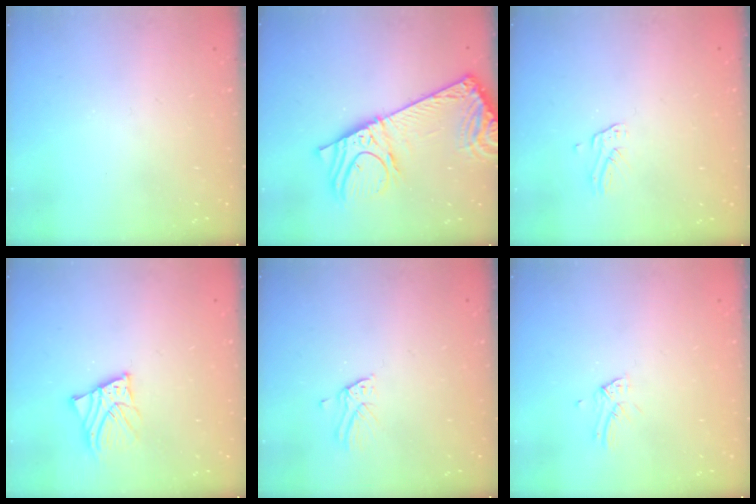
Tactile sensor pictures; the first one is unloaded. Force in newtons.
{"total": 18.3, "press": 17.8, "slide": 4.2}
{"total": 2.6, "press": 2.6, "slide": 0.2}
{"total": 5.0, "press": 5.0, "slide": 0.7}
{"total": 2.1, "press": 2.1, "slide": 0.1}
{"total": 2.1, "press": 2.1, "slide": 0.1}